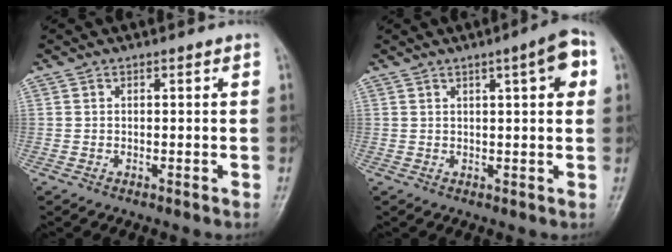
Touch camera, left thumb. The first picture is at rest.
{"total": 5.8, "force": [2.1, 1.2, 5.3], "torque": [-0.066, 0.003, 0.025]}